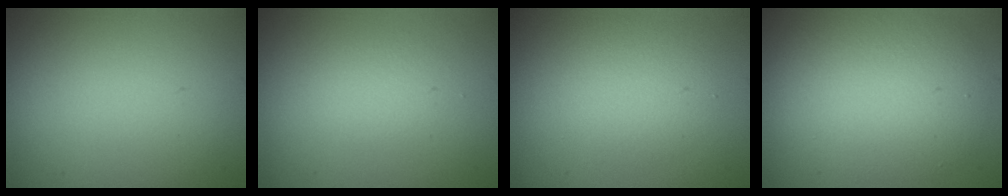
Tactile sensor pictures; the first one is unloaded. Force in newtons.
{"total": 1.4, "press": 1.4, "slide": 0.0}
{"total": 3.0, "press": 3.0, "slide": 0.2}
{"total": 6.7, "press": 6.7, "slide": 0.4}